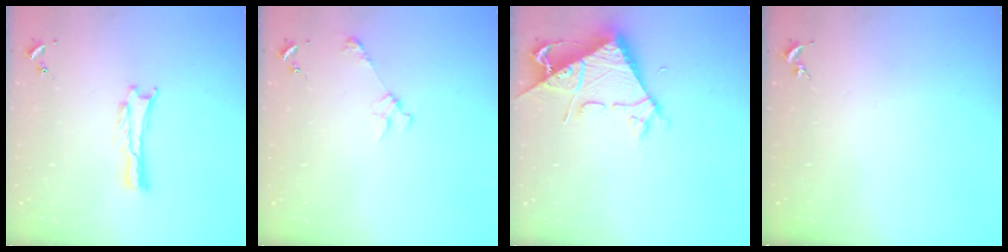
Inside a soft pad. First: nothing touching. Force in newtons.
{"total": 2.4, "press": 2.4, "slide": 0.3}
{"total": 7.5, "press": 7.5, "slide": 0.7}
{"total": 0.0}